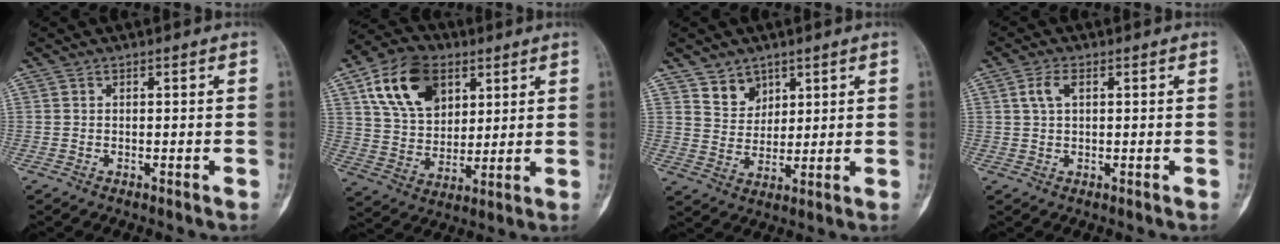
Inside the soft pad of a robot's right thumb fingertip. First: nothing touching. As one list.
[{"total": 16.1, "force": [7.1, 10.7, 9.8], "torque": [-0.150, -0.017, 0.131]}, {"total": 5.8, "force": [3.9, 4.0, 1.3], "torque": [0.005, -0.031, 0.079]}, {"total": 3.2, "force": [1.0, 1.7, 2.5], "torque": [-0.056, 0.007, 0.021]}]